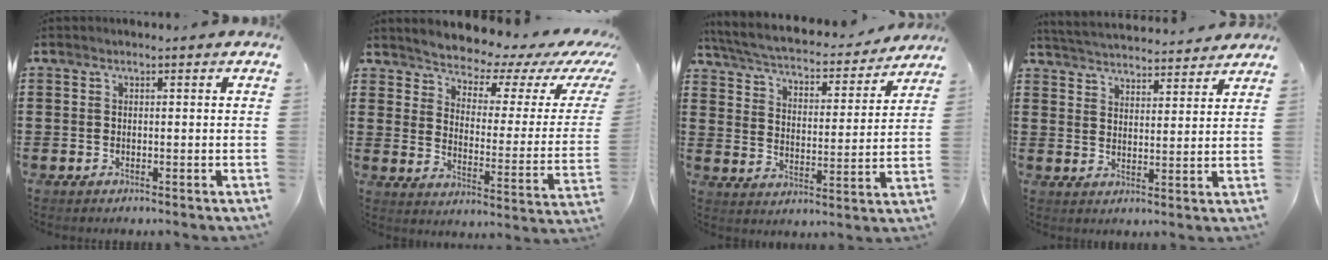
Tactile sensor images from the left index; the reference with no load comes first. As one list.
[{"total": 4.4, "force": [4.3, 0.7, 0.7], "torque": [-0.037, -0.045, 0.065]}, {"total": 4.3, "force": [4.0, 0.3, 1.5], "torque": [-0.051, -0.030, 0.060]}, {"total": 4.1, "force": [4.1, 0.0, 0.3], "torque": [-0.023, -0.026, 0.069]}]